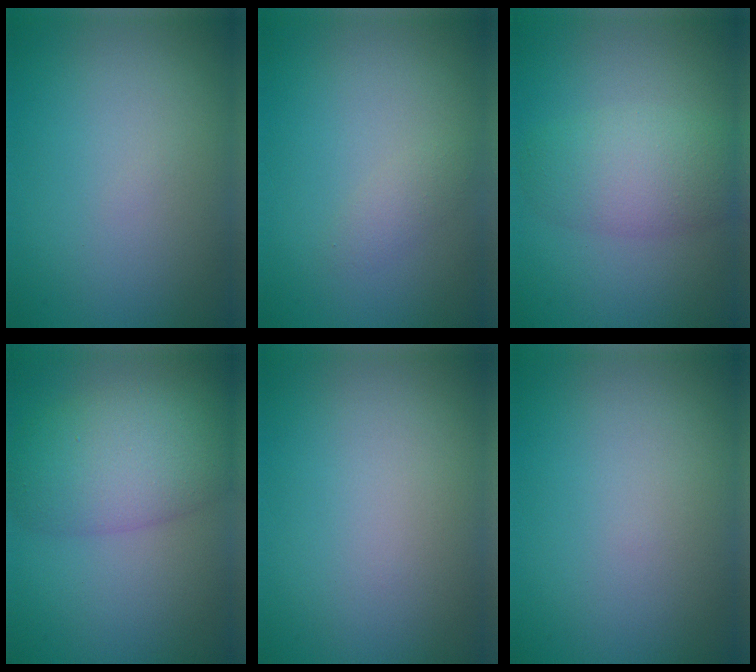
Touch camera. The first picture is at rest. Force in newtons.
{"total": 1.1, "press": 1.1, "slide": 0.0}
{"total": 4.6, "press": 4.6, "slide": 0.3}
{"total": 6.8, "press": 6.8, "slide": 0.2}
{"total": 0.0}
{"total": 0.0}